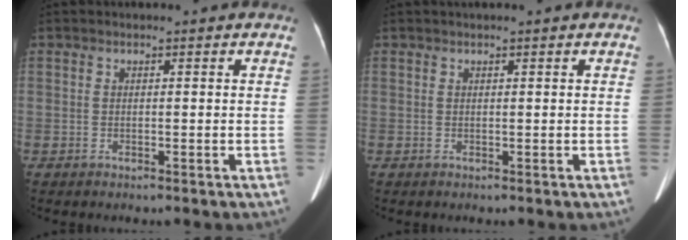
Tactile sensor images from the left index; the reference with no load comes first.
{"total": 1.1, "force": [0.8, 0.0, 0.7], "torque": [-0.008, 0.018, 0.015]}